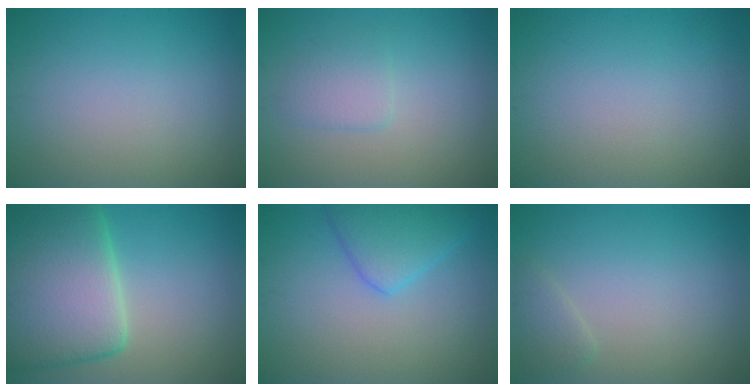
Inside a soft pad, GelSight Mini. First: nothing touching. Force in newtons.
{"total": 2.0, "press": 2.0, "slide": 0.2}
{"total": 0.0}
{"total": 11.9, "press": 11.8, "slide": 1.3}
{"total": 4.0, "press": 4.0, "slide": 0.2}
{"total": 1.3, "press": 1.3, "slide": 0.2}